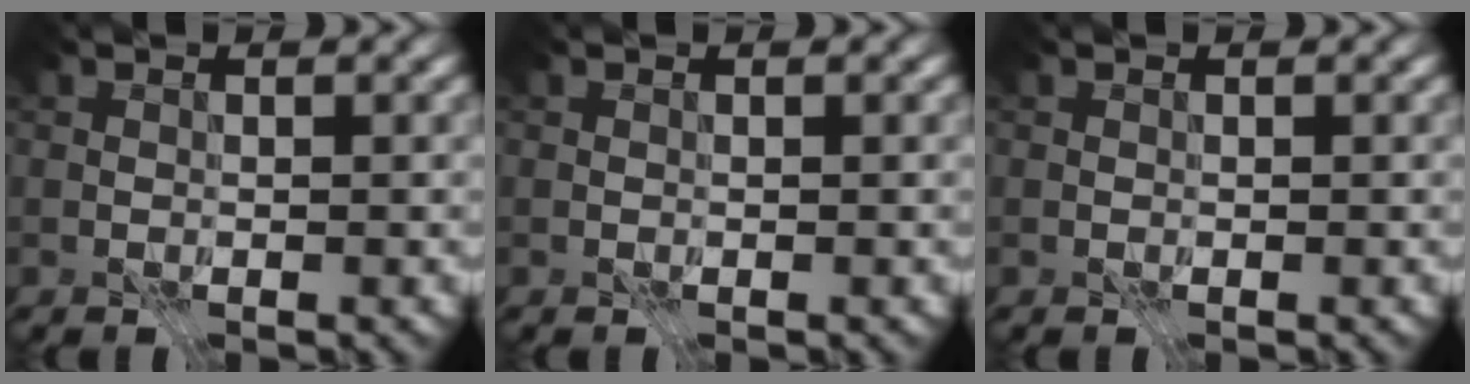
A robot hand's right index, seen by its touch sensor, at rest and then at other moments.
{"total": 0.0}
{"total": 0.0}